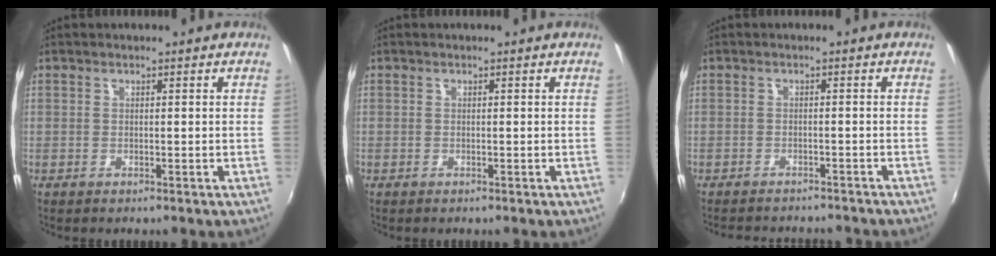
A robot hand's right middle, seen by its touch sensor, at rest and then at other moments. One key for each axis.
{"total": 0.0}
{"total": 8.4, "fx": -7.6, "fy": 1.8, "fz": 2.9, "tx": -0.068, "ty": -0.013, "tz": -0.105}